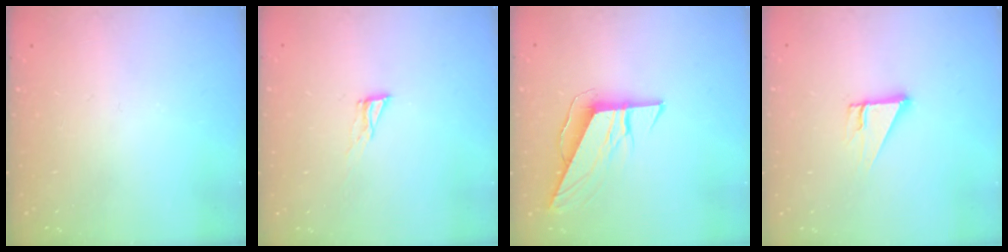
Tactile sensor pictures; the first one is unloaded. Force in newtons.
{"total": 4.3, "press": 4.2, "slide": 0.3}
{"total": 8.3, "press": 8.3, "slide": 0.2}
{"total": 4.3, "press": 4.3, "slide": 0.4}